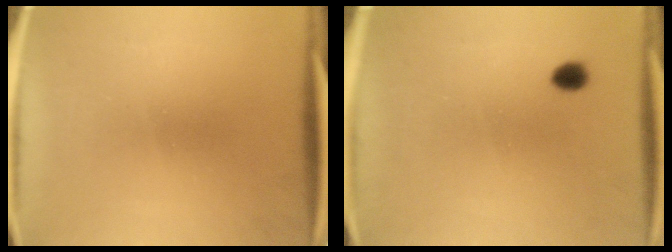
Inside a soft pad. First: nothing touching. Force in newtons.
{"total": 2.1}